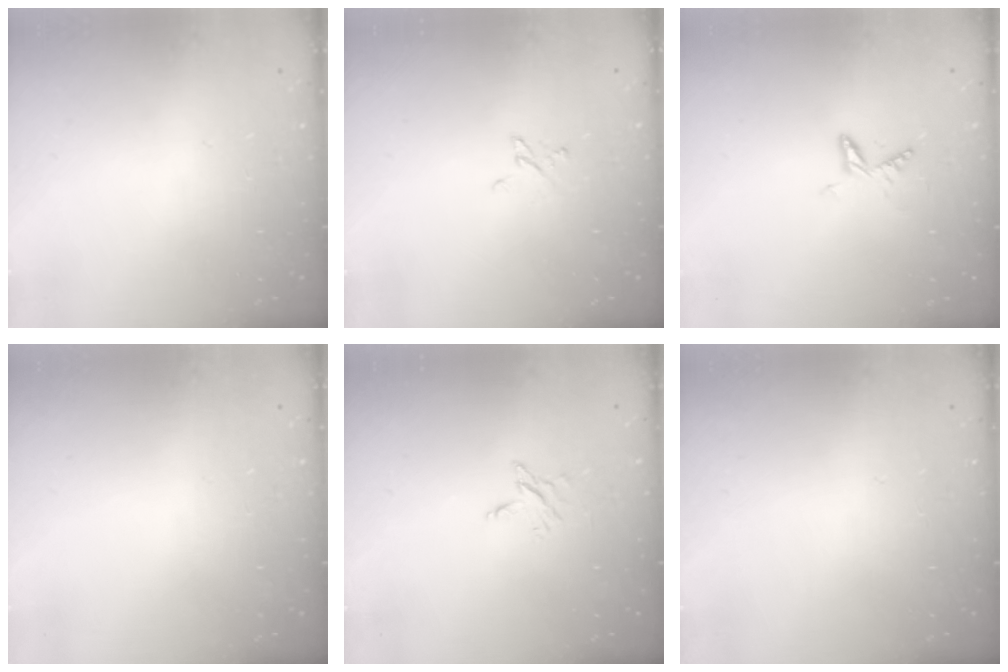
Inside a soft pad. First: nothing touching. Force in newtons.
{"total": 2.7, "press": 2.7, "slide": 0.4}
{"total": 6.3, "press": 6.3, "slide": 0.8}
{"total": 0.0}
{"total": 2.7, "press": 2.7, "slide": 0.2}
{"total": 0.0}